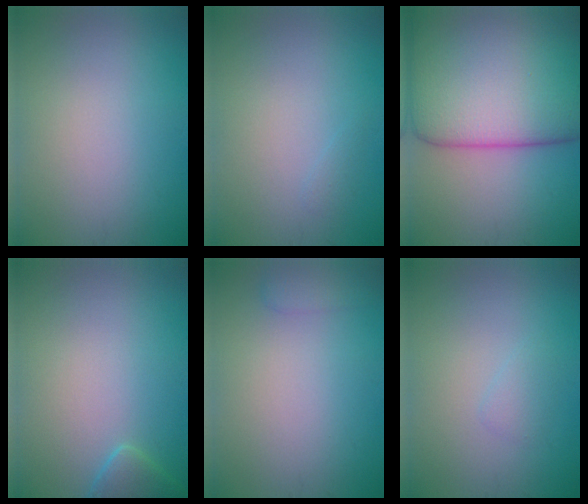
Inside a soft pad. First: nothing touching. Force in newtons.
{"total": 0.5, "press": 0.5, "slide": 0.1}
{"total": 17.0, "press": 17.0, "slide": 0.5}
{"total": 1.9, "press": 1.9, "slide": 0.2}
{"total": 1.5, "press": 1.5, "slide": 0.1}
{"total": 0.9, "press": 0.9, "slide": 0.1}